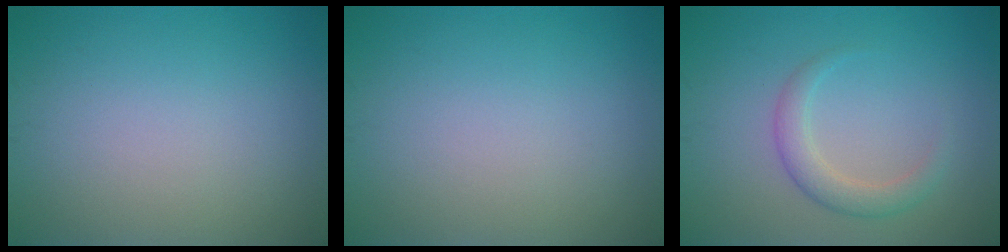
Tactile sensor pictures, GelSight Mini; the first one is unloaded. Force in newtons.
{"total": 0.0}
{"total": 2.5, "press": 2.5, "slide": 0.2}